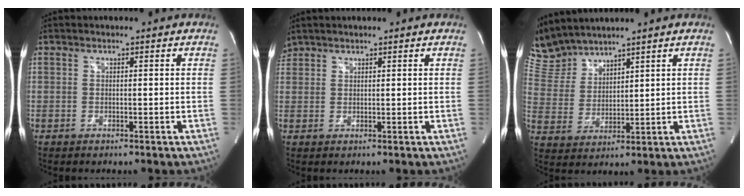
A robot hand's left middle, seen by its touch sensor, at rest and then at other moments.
{"total": 1.9, "force": [1.9, 0.6, 0.0], "torque": [-0.003, 0.018, 0.038]}
{"total": 7.9, "force": [7.8, 0.8, 0.8], "torque": [-0.044, 0.019, 0.177]}